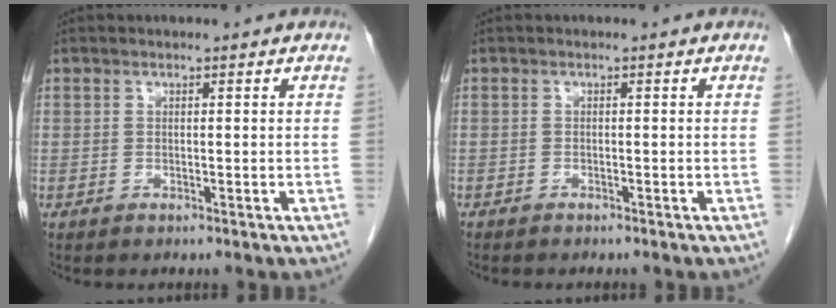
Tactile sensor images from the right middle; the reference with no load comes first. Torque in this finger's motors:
{"motor_torque": [0.99, -1.15, 0.42, 0.06]}